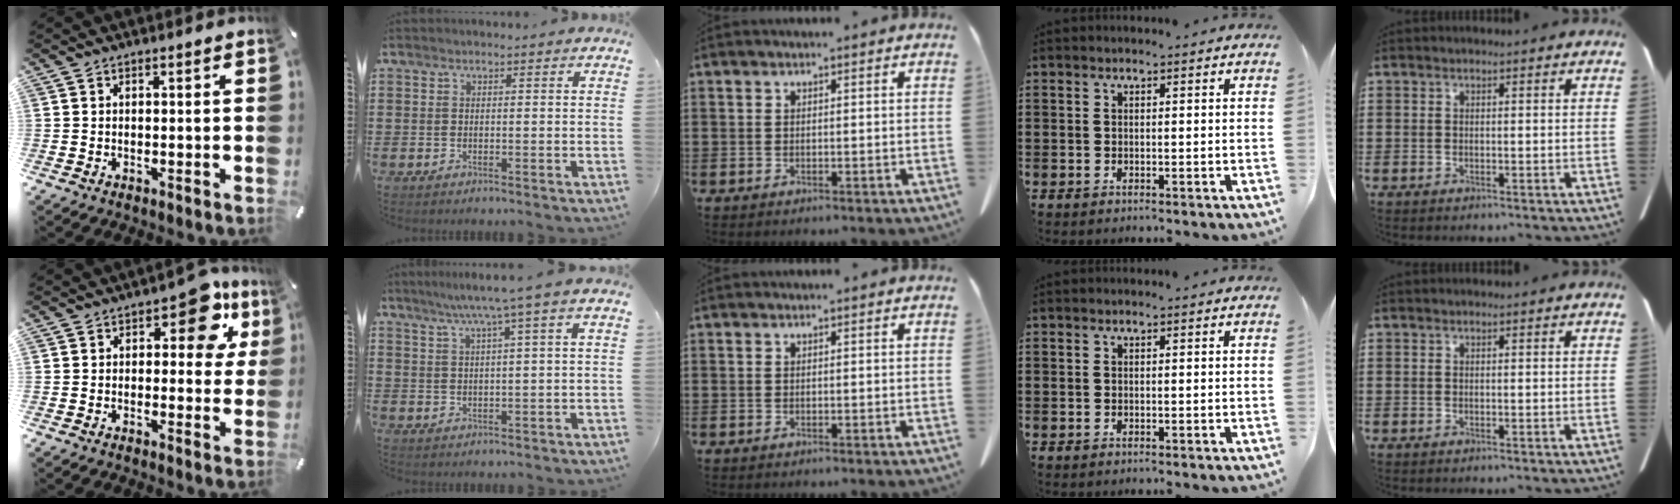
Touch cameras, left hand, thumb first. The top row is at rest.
{"thumb": {"total": 11.3, "force": [4.8, 5.8, 8.4], "torque": [-0.086, -0.020, 0.075]}, "index": {"total": 4.3, "force": [2.1, -0.7, 3.7], "torque": [-0.075, -0.007, 0.032]}}